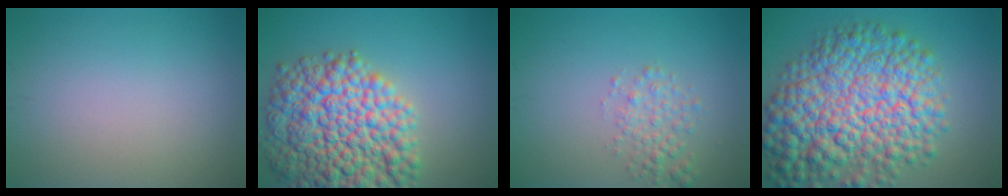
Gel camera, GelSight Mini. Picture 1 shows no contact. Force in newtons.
{"total": 12.4, "press": 12.3, "slide": 0.4}
{"total": 2.2, "press": 2.2, "slide": 0.1}
{"total": 13.3, "press": 13.2, "slide": 0.4}